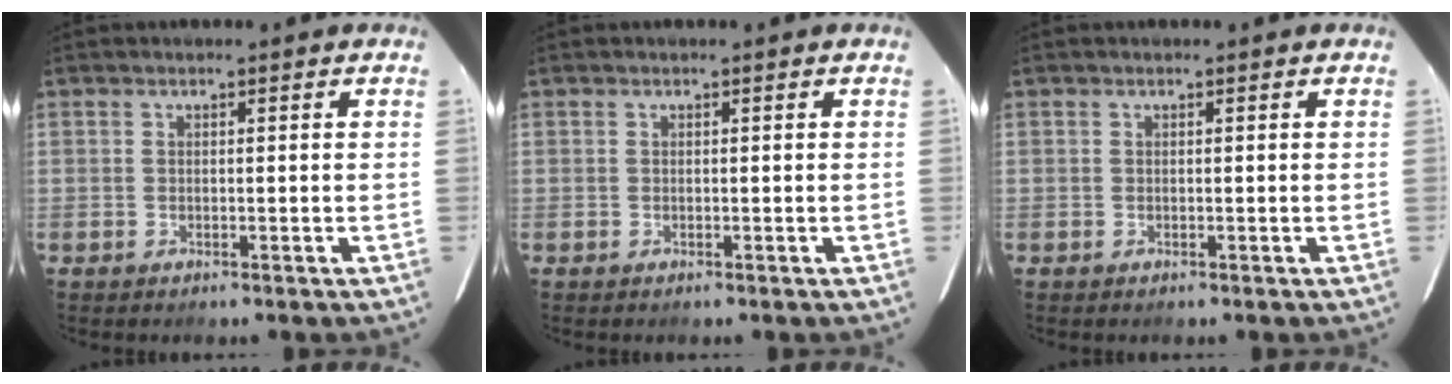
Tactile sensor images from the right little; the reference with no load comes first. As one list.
[{"total": 0.0}, {"total": 0.0}]